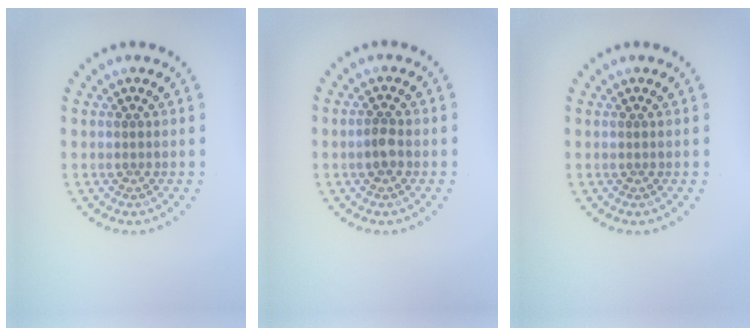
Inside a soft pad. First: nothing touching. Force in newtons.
{"total": 1.6, "press": 1.5, "slide": 0.4}
{"total": 0.0}